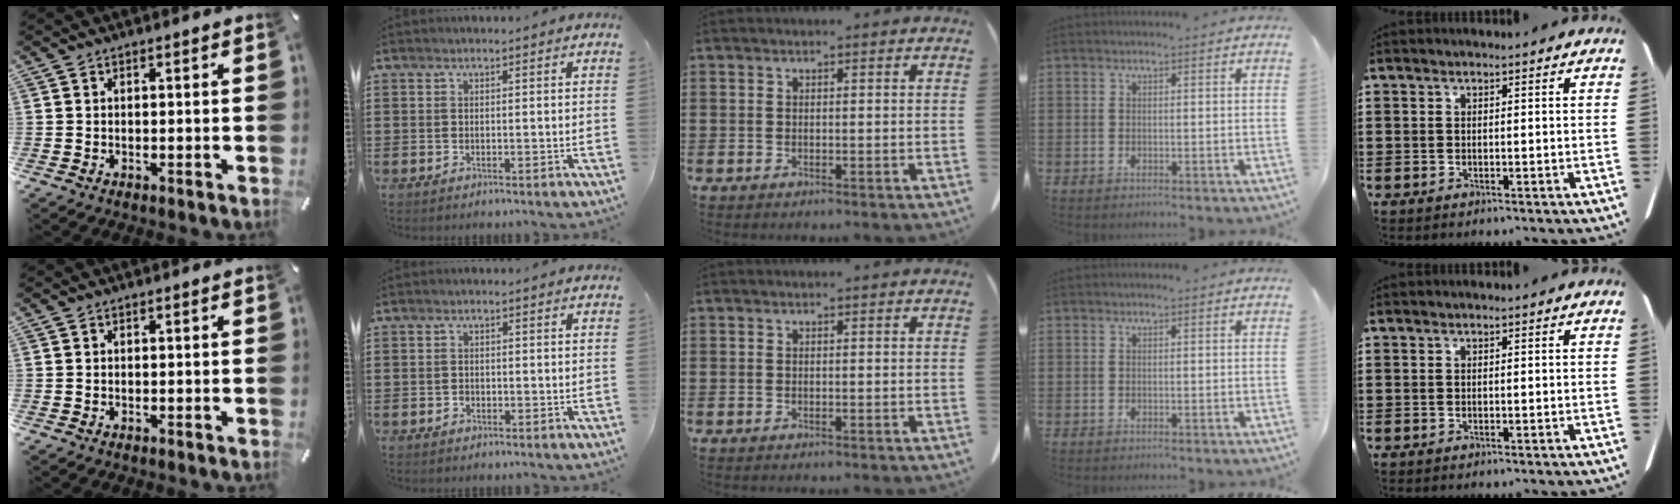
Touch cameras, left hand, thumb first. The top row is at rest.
{"index": {"total": 0.7, "force": [-0.4, 0.6, 0.1], "torque": [-0.006, 0.003, -0.010]}}